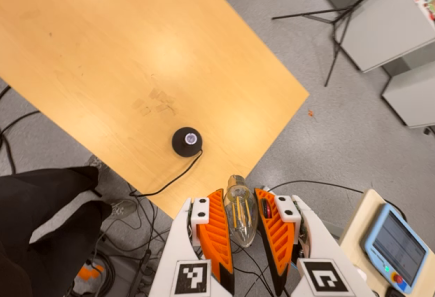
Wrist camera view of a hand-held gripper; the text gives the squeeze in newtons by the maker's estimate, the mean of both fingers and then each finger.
{"total": 12.4, "left": 12.4, "right": 12.5}